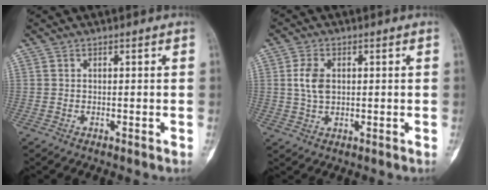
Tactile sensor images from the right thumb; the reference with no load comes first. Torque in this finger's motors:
{"motor_torque": [0.84, 0.64, 0.07, -0.18, 0.17]}